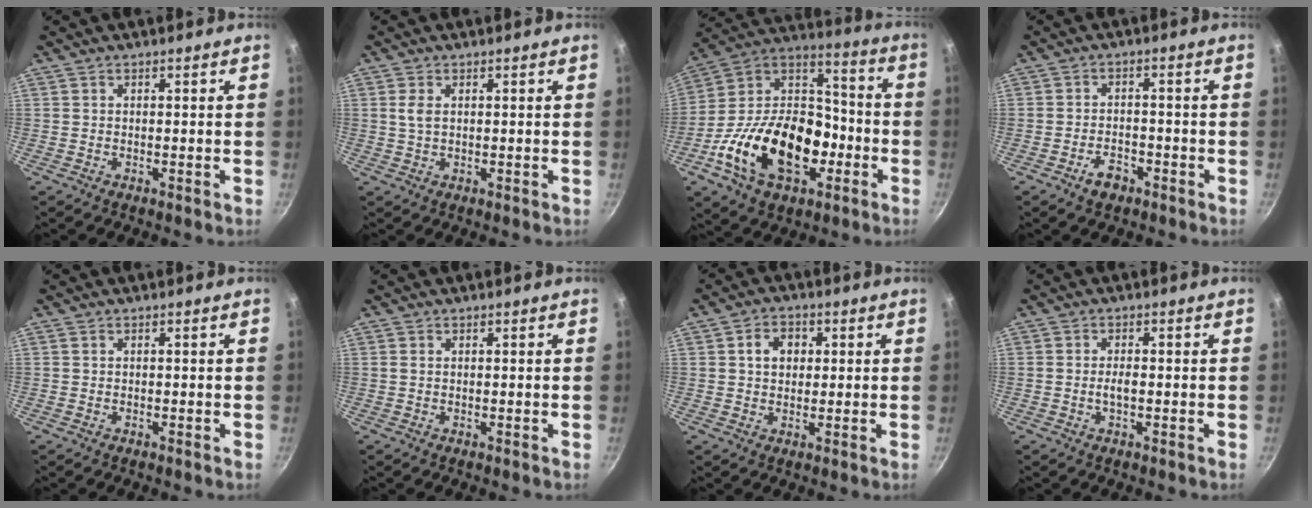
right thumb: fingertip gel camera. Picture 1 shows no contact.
{"total": 1.9, "force": [0.3, 1.2, 1.5], "torque": [-0.032, 0.001, 0.005]}
{"total": 26.1, "force": [-8.9, 16.7, 18.0], "torque": [-0.291, 0.068, -0.157]}
{"total": 4.0, "force": [-2.6, 2.3, 2.1], "torque": [-0.027, 0.020, -0.042]}
{"total": 0.0}
{"total": 0.6, "force": [0.1, 0.3, 0.4], "torque": [-0.009, 0.000, 0.002]}
{"total": 4.9, "force": [1.0, 3.8, 2.8], "torque": [-0.024, 0.006, 0.012]}
{"total": 2.0, "force": [-0.5, 0.8, 1.8], "torque": [-0.036, 0.008, -0.010]}